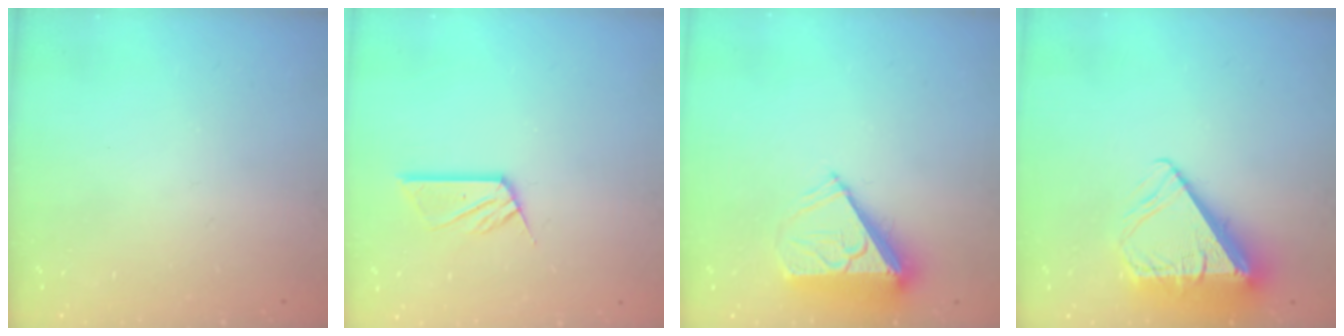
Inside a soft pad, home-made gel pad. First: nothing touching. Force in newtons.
{"total": 10.2, "press": 10.1, "slide": 1.0}
{"total": 7.6, "press": 7.5, "slide": 1.2}
{"total": 11.2, "press": 11.1, "slide": 1.4}